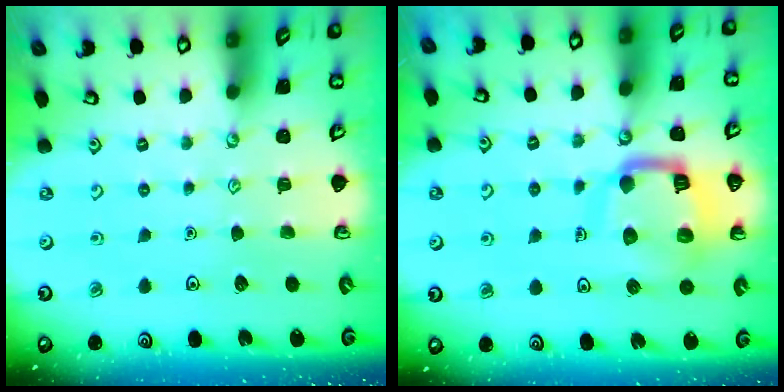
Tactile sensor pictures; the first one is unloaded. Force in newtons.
{"total": 13.2, "press": 13.1, "slide": 1.4}